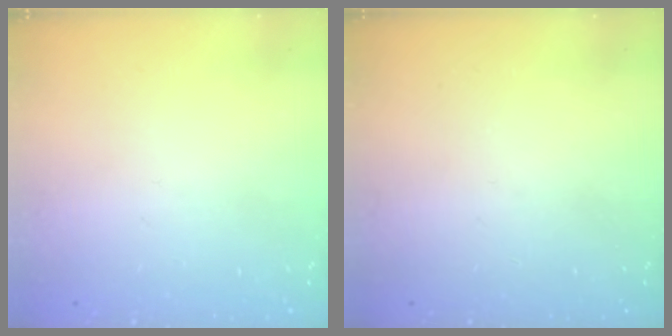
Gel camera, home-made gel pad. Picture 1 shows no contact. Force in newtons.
{"total": 0.0}